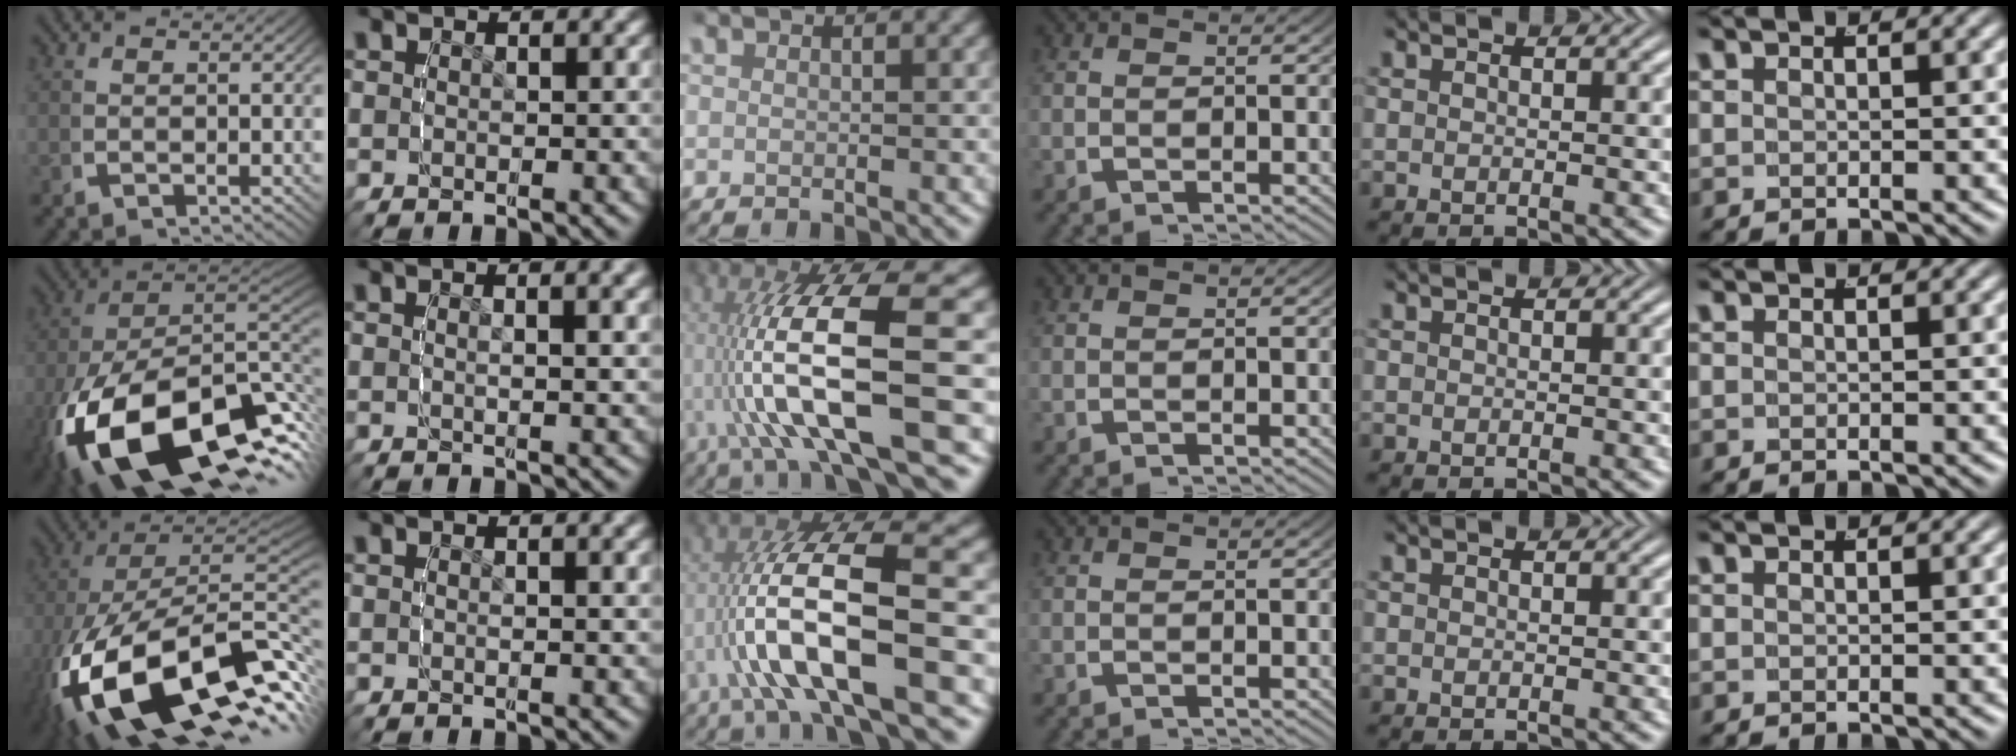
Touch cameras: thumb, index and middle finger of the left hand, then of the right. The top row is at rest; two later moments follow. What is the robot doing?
{"motion": "lift_and_place", "object": "tape"}